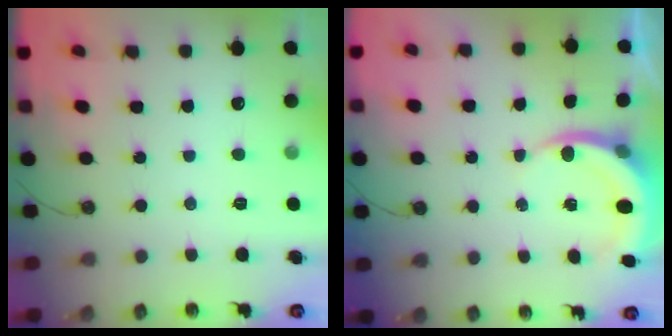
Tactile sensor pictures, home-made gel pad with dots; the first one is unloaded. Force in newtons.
{"total": 4.6, "press": 4.6, "slide": 0.3}